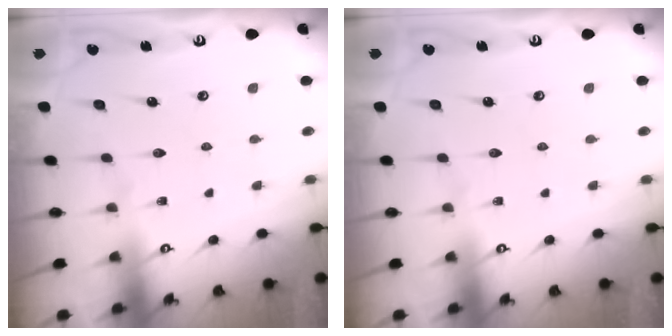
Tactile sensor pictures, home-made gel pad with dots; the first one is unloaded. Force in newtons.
{"total": 0.0}